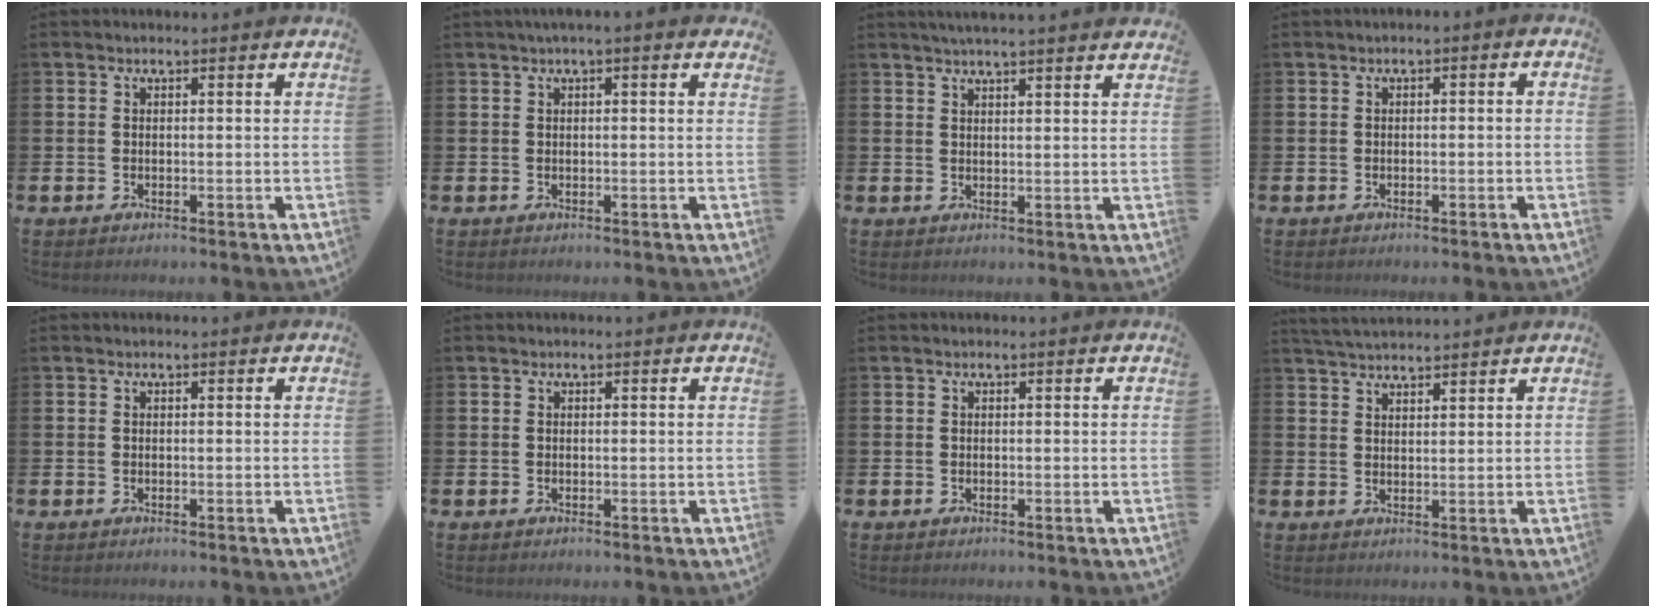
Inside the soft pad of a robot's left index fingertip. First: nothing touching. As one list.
[{"total": 1.1, "force": [0.6, -0.1, 0.9], "torque": [-0.014, 0.001, 0.009]}, {"total": 3.0, "force": [2.9, -0.5, 0.5], "torque": [-0.013, -0.010, 0.054]}, {"total": 0.9, "force": [-0.9, 0.3, 0.2], "torque": [-0.013, 0.003, -0.017]}, {"total": 0.0}, {"total": 0.0}, {"total": 0.0}, {"total": 3.4, "force": [3.4, 0.3, 0.4], "torque": [-0.010, -0.013, 0.062]}]